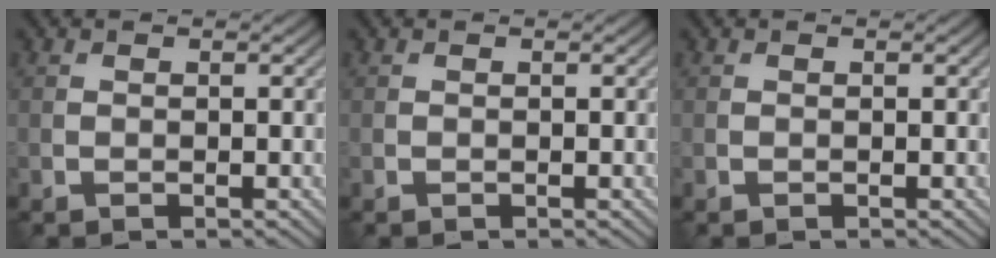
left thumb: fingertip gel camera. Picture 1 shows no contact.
{"total": 0.0}
{"total": 0.0}